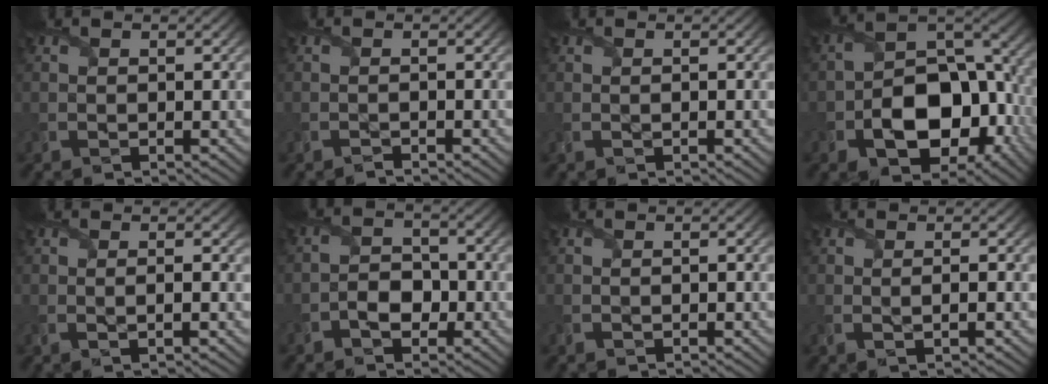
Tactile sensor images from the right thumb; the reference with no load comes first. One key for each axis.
{"total": 0.7, "fx": -0.6, "fy": 0.0, "fz": -0.1, "tx": 0.003, "ty": 0.000, "tz": -0.015}
{"total": 0.0}
{"total": 13.2, "fx": -4.2, "fy": 8.7, "fz": 9.0, "tx": -0.158, "ty": -0.027, "tz": -0.068}
{"total": 1.3, "fx": 0.1, "fy": 0.1, "fz": 1.3, "tx": -0.028, "ty": 0.000, "tz": 0.000}
{"total": 3.2, "fx": -1.6, "fy": 2.1, "fz": 1.8, "tx": -0.026, "ty": 0.005, "tz": -0.038}
{"total": 0.0}
{"total": 1.7, "fx": 0.1, "fy": 0.2, "fz": 1.6, "tx": -0.032, "ty": 0.001, "tz": -0.001}